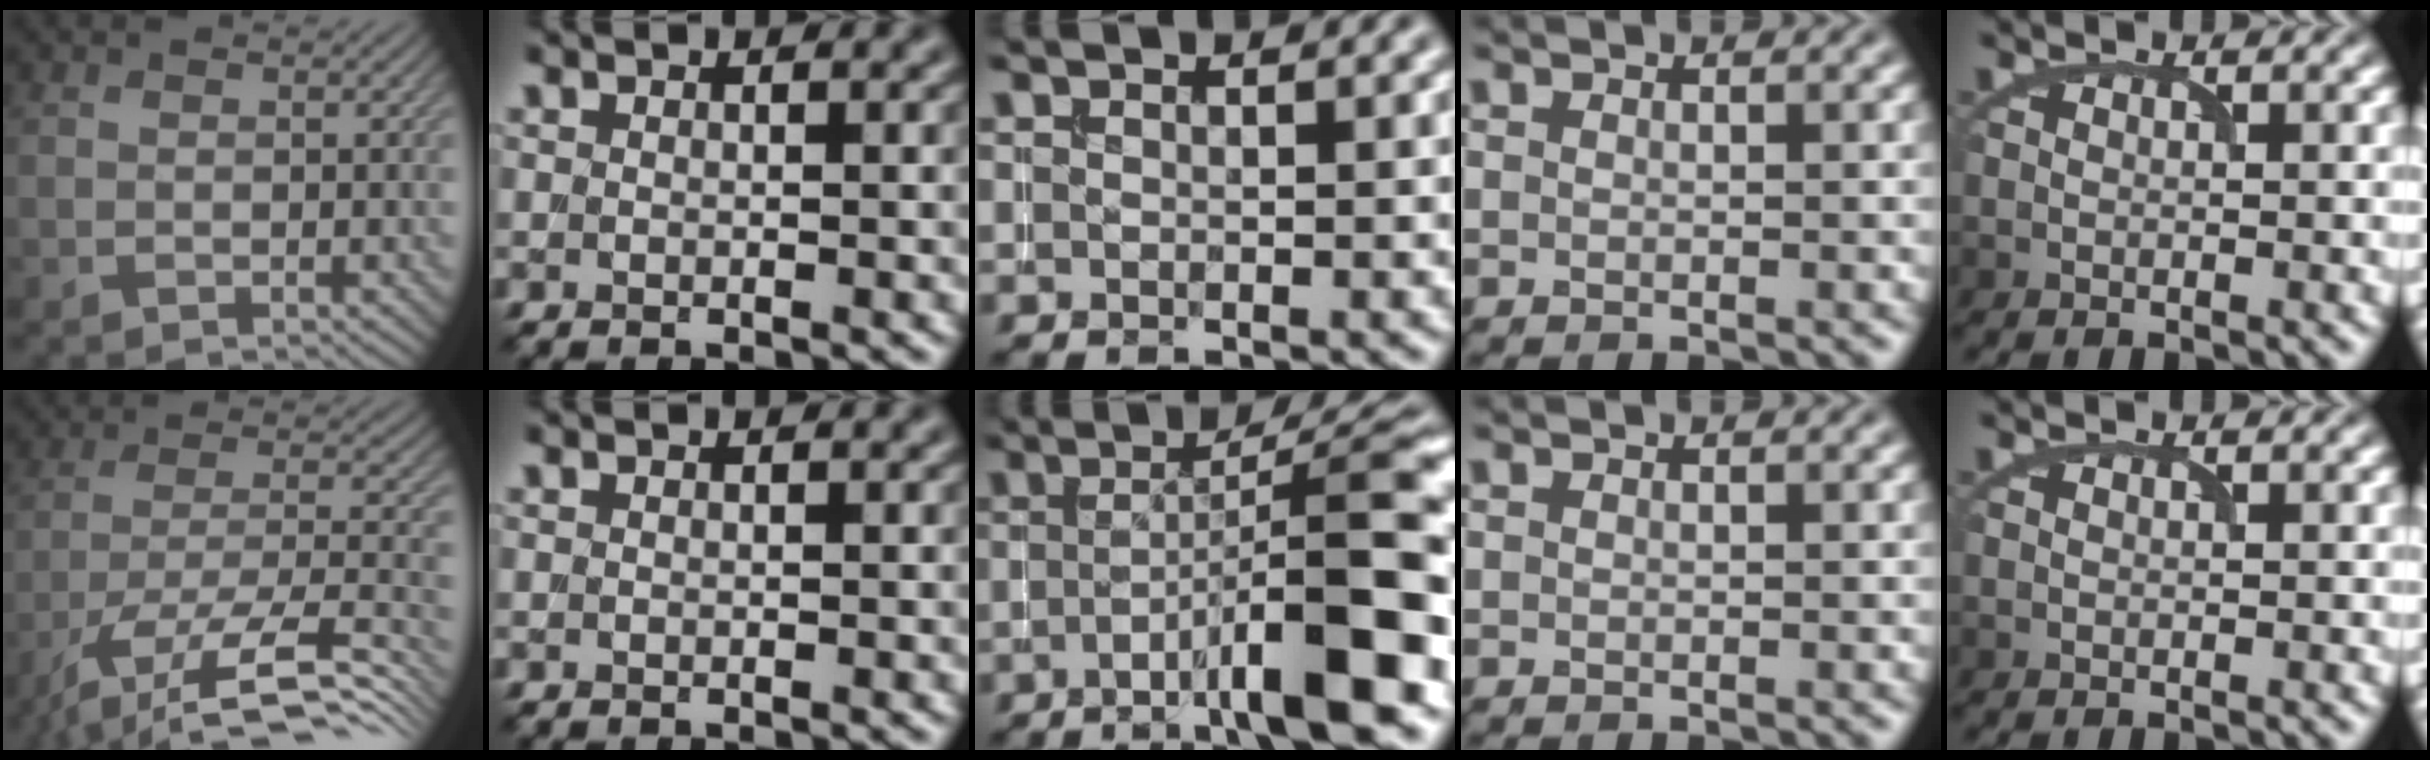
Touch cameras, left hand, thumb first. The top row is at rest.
{"thumb": {"total": 14.1, "force": [-9.7, 4.0, 9.4], "torque": [-0.185, -0.009, -0.163]}, "middle": {"total": 10.3, "force": [-2.7, 1.3, 9.8], "torque": [-0.125, 0.019, -0.049]}}